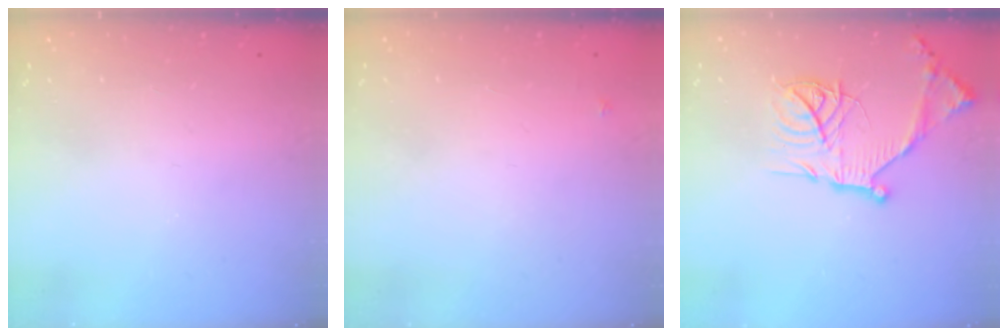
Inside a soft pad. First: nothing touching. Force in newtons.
{"total": 3.4, "press": 3.3, "slide": 0.4}
{"total": 18.5, "press": 18.4, "slide": 1.9}